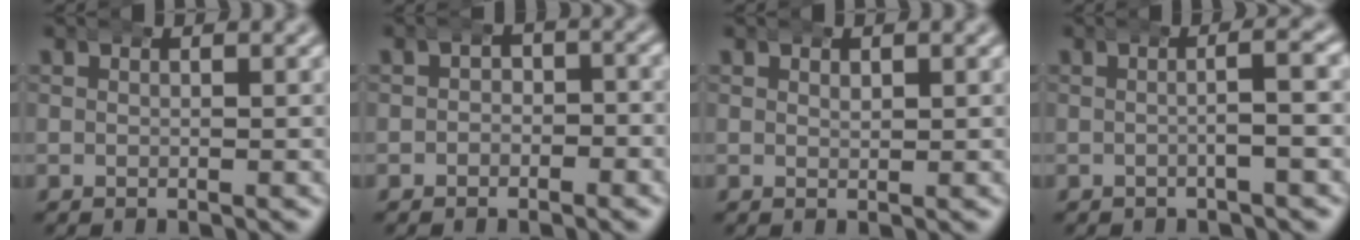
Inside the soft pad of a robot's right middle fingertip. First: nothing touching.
{"total": 1.8, "force": [-0.9, 1.5, 0.5], "torque": [0.007, 0.000, -0.024]}
{"total": 0.7, "force": [0.3, 0.4, 0.4], "torque": [-0.001, -0.001, 0.004]}
{"total": 2.1, "force": [-0.1, 0.0, 2.1], "torque": [-0.021, 0.014, -0.012]}